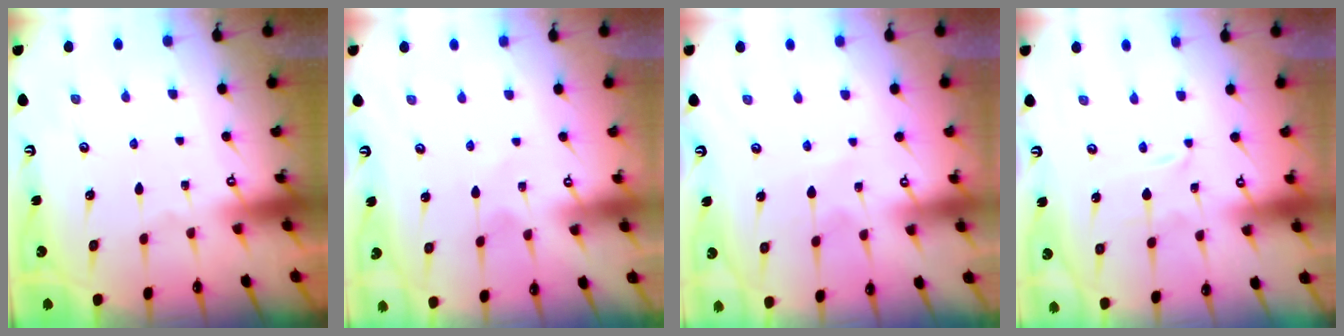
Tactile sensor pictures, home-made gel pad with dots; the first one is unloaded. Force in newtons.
{"total": 0.9, "press": 0.8, "slide": 0.1}
{"total": 3.5, "press": 3.5, "slide": 0.4}
{"total": 0.0}